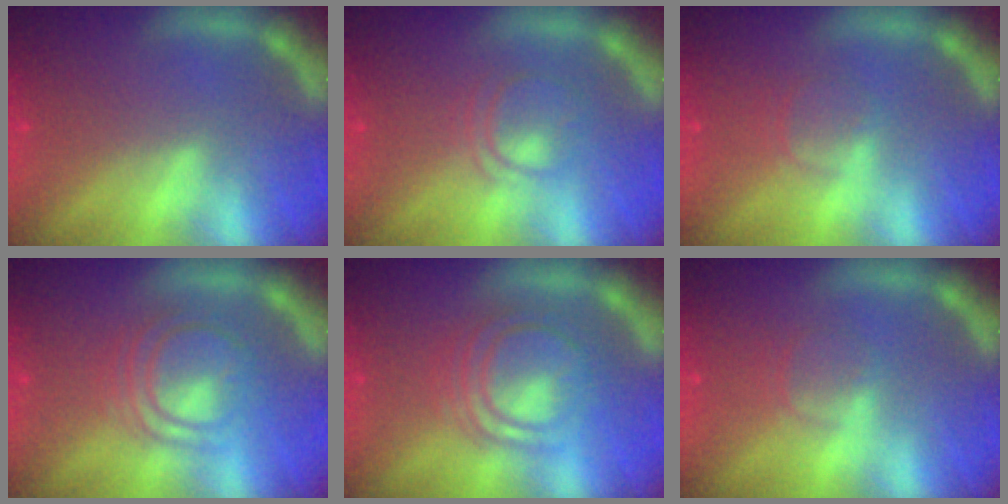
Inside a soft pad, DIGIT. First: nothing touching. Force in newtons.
{"total": 3.0}
{"total": 1.9}
{"total": 6.0}
{"total": 7.1}
{"total": 1.9}